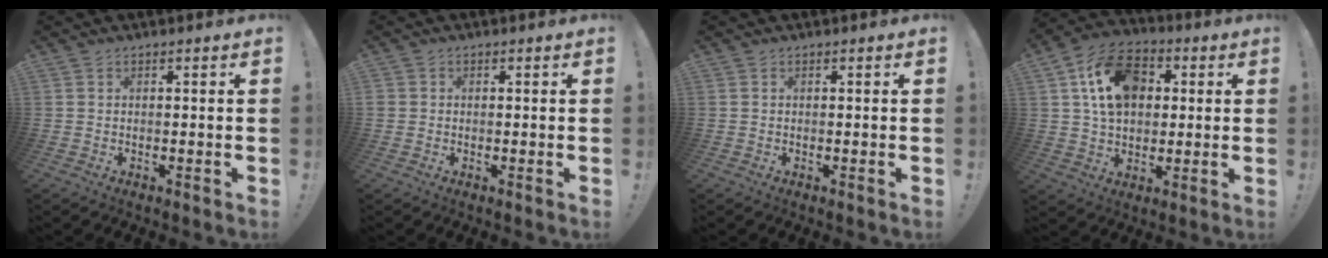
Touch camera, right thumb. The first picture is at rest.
{"total": 1.1, "force": [-0.2, 1.1, 0.3], "torque": [-0.006, 0.004, -0.004]}
{"total": 0.0}
{"total": 16.4, "force": [4.7, 12.0, 10.2], "torque": [-0.163, -0.001, 0.091]}